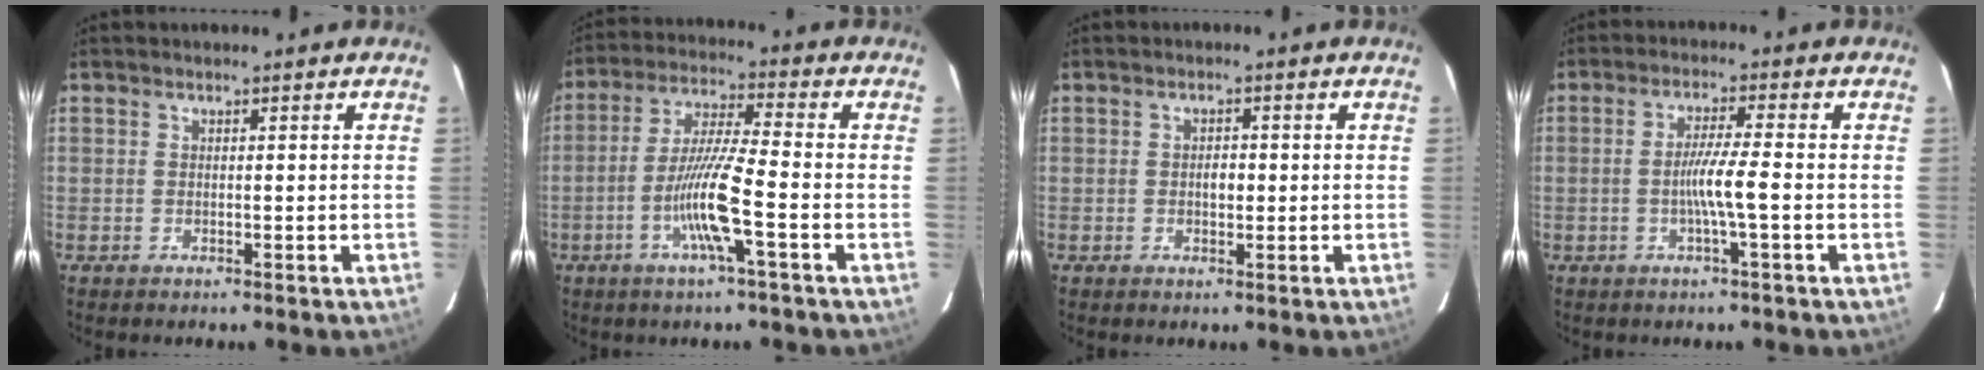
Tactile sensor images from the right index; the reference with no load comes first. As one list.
[{"total": 9.9, "force": [-3.4, -0.3, 9.3], "torque": [-0.181, -0.002, -0.067]}, {"total": 1.9, "force": [-0.1, 1.0, 1.6], "torque": [-0.026, 0.002, -0.002]}, {"total": 5.0, "force": [-1.1, -0.6, 4.8], "torque": [-0.091, 0.000, -0.022]}]